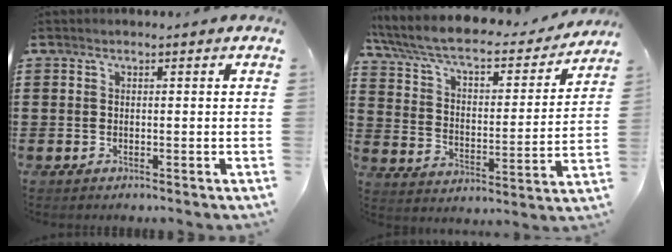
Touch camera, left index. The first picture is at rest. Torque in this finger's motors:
{"motor_torque": [0.06, -1.50, 0.91, 0.21]}